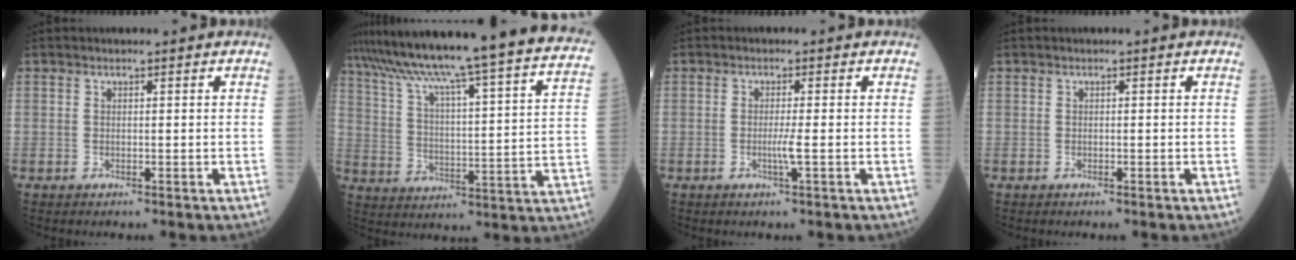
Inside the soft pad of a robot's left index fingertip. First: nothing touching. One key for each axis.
{"total": 31.2, "fx": 26.8, "fy": 0.0, "fz": 16.0, "tx": -0.258, "ty": -0.063, "tz": 0.351}
{"total": 1.9, "fx": -0.7, "fy": -0.6, "fz": 1.7, "tx": -0.033, "ty": -0.007, "tz": -0.016}
{"total": 0.0}